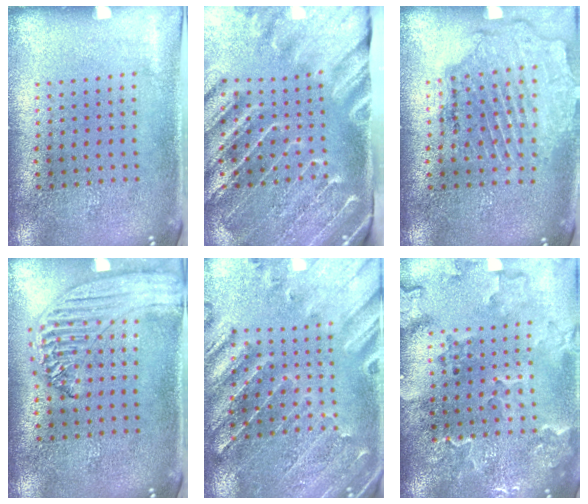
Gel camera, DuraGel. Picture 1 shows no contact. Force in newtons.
{"total": 4.0, "press": 3.3, "slide": 2.3}
{"total": 1.6, "press": 1.6, "slide": 0.4}
{"total": 1.4, "press": 1.3, "slide": 0.3}
{"total": 1.0, "press": 0.9, "slide": 0.3}
{"total": 2.7, "press": 2.4, "slide": 1.2}